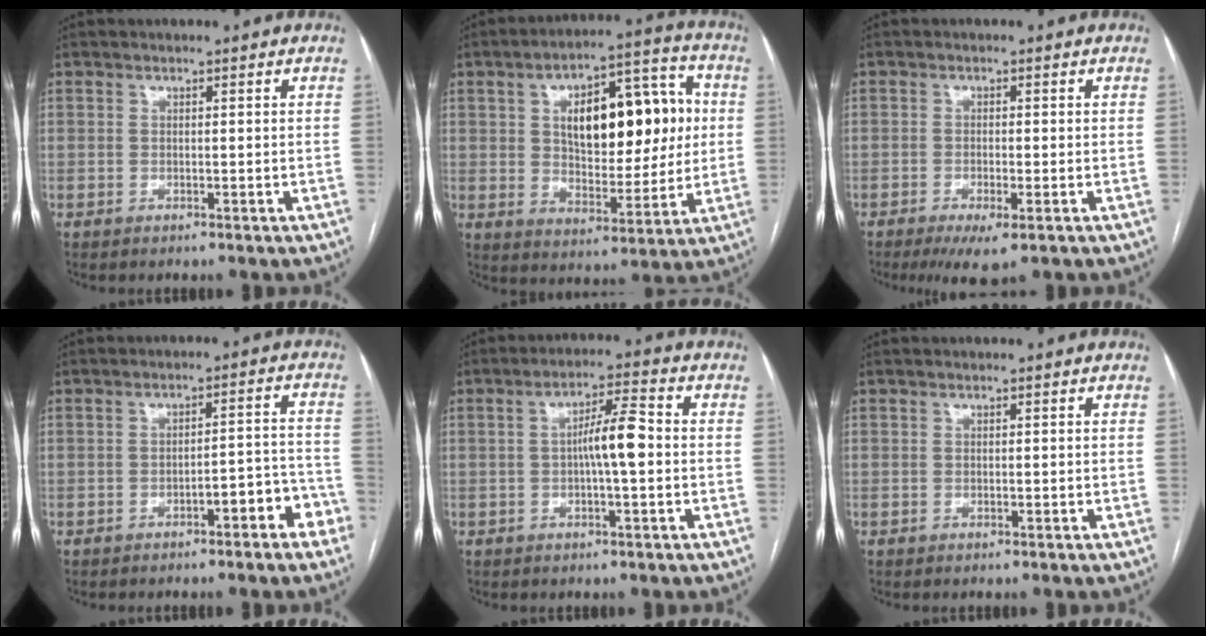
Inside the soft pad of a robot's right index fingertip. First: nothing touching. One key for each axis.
{"total": 18.1, "fx": 3.2, "fy": 8.1, "fz": 15.9, "tx": -0.240, "ty": 0.034, "tz": 0.053}
{"total": 4.7, "fx": -2.6, "fy": 0.8, "fz": 3.9, "tx": -0.067, "ty": -0.012, "tz": -0.039}
{"total": 5.8, "fx": -3.3, "fy": 1.6, "fz": 4.5, "tx": -0.047, "ty": 0.032, "tz": -0.041}
{"total": 6.3, "fx": -0.4, "fy": 0.7, "fz": 6.2, "tx": -0.108, "ty": 0.014, "tz": -0.009}
{"total": 0.0}